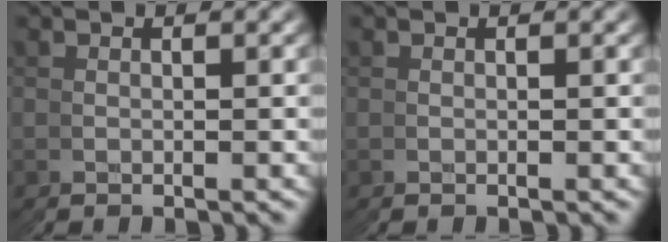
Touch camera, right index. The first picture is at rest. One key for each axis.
{"total": 0.0}